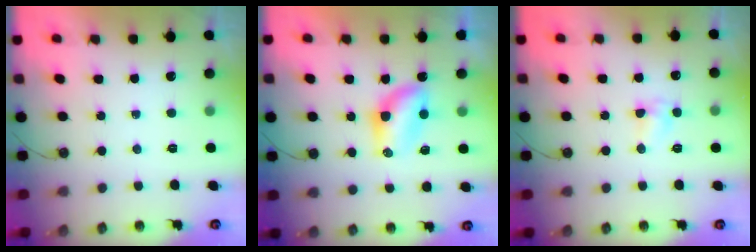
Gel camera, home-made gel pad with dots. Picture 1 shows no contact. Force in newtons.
{"total": 8.0, "press": 7.3, "slide": 3.3}
{"total": 4.8, "press": 4.7, "slide": 0.5}